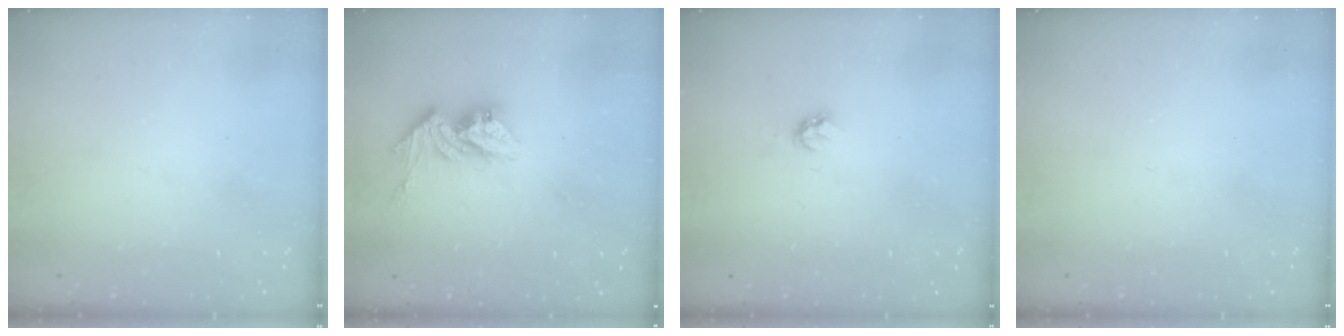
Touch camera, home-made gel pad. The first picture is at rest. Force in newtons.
{"total": 11.2, "press": 11.2, "slide": 0.9}
{"total": 2.8, "press": 2.8, "slide": 0.2}
{"total": 0.0}